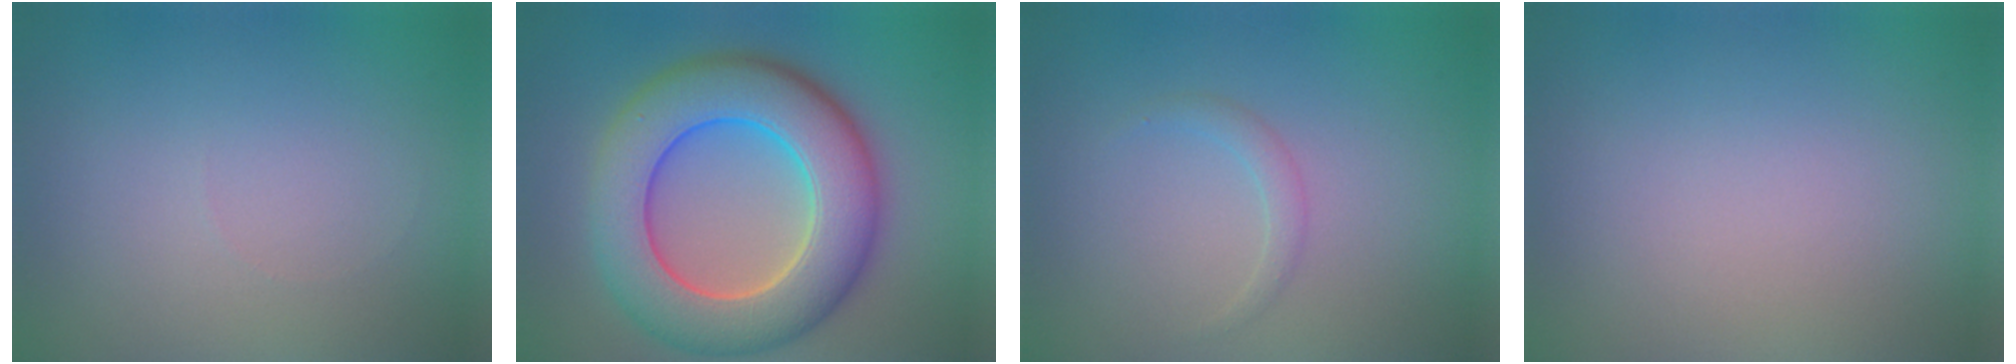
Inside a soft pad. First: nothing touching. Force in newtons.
{"total": 11.1, "press": 11.0, "slide": 0.7}
{"total": 1.1, "press": 1.1, "slide": 0.1}
{"total": 0.0}